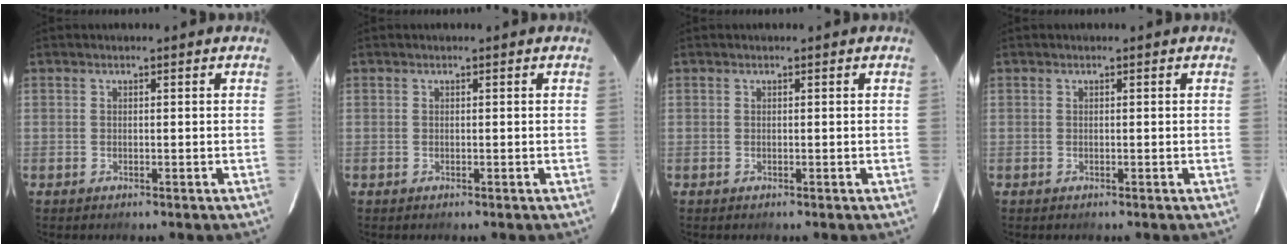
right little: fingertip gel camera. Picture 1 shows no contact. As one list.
[{"total": 0.0}, {"total": 0.0}, {"total": 0.0}]